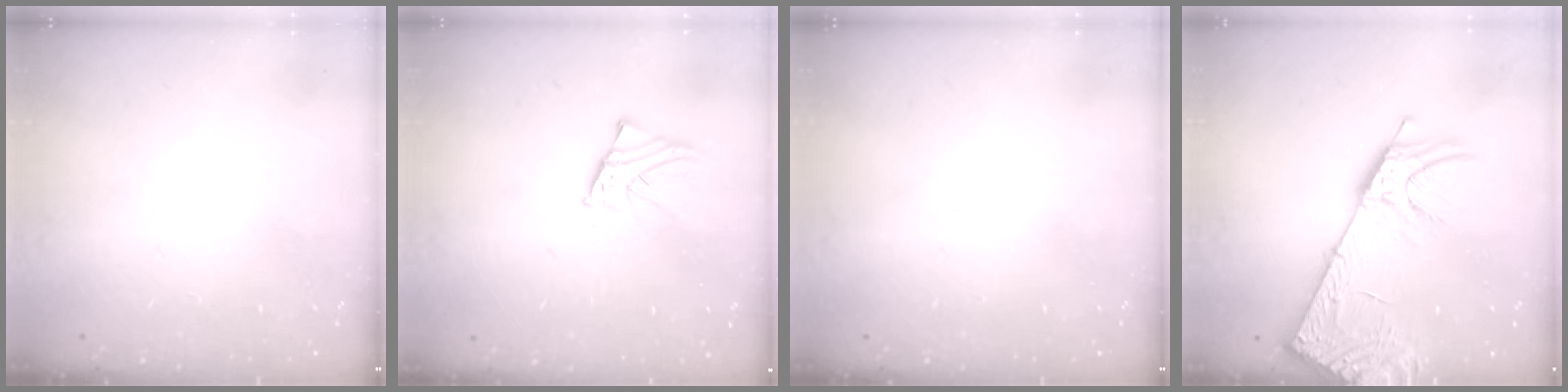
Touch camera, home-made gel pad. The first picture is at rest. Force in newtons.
{"total": 2.2, "press": 2.2, "slide": 0.1}
{"total": 0.0}
{"total": 13.3, "press": 13.0, "slide": 3.0}